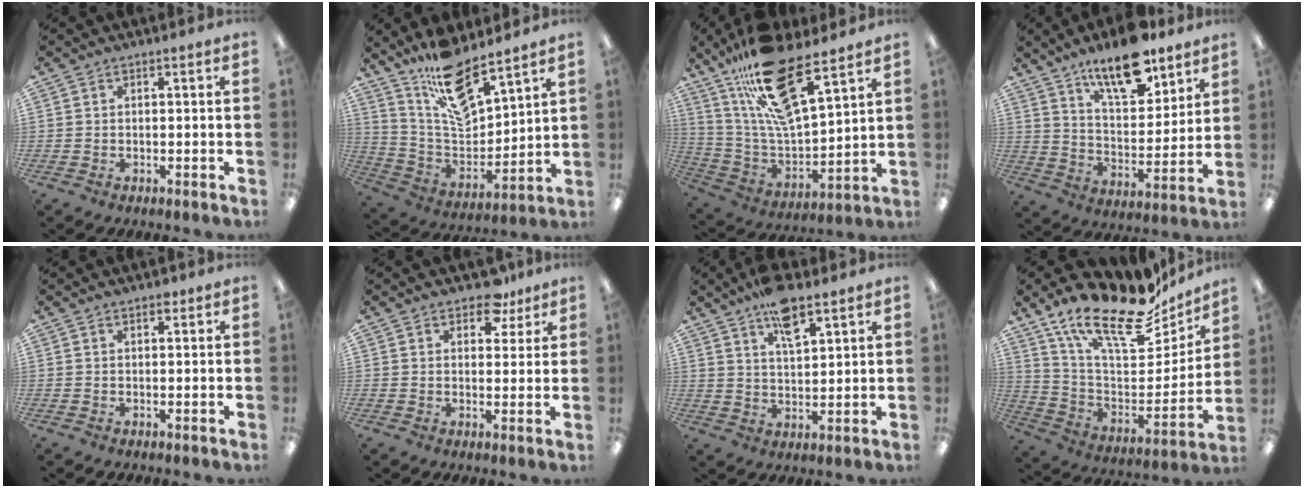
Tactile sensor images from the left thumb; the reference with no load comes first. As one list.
[{"total": 15.9, "force": [12.1, 5.5, 8.6], "torque": [-0.156, -0.079, 0.215]}, {"total": 21.2, "force": [14.7, 6.3, 13.8], "torque": [-0.252, -0.079, 0.255]}, {"total": 15.4, "force": [11.7, 5.4, 8.3], "torque": [-0.128, -0.069, 0.200]}, {"total": 1.1, "force": [0.9, 0.5, 0.5], "torque": [-0.003, -0.004, 0.014]}, {"total": 6.8, "force": [5.0, 3.4, 3.0], "torque": [-0.023, -0.027, 0.084]}, {"total": 9.1, "force": [6.4, 3.2, 5.6], "torque": [-0.094, -0.029, 0.111]}, {"total": 21.1, "force": [16.3, 7.3, 11.2], "torque": [-0.175, -0.119, 0.274]}]